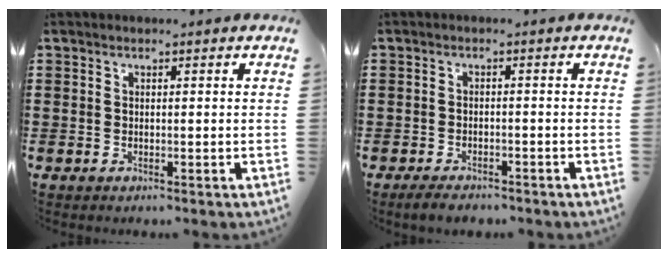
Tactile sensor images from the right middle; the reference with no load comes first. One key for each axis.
{"total": 2.2, "fx": -2.0, "fy": 0.5, "fz": 0.6, "tx": -0.016, "ty": 0.000, "tz": -0.040}